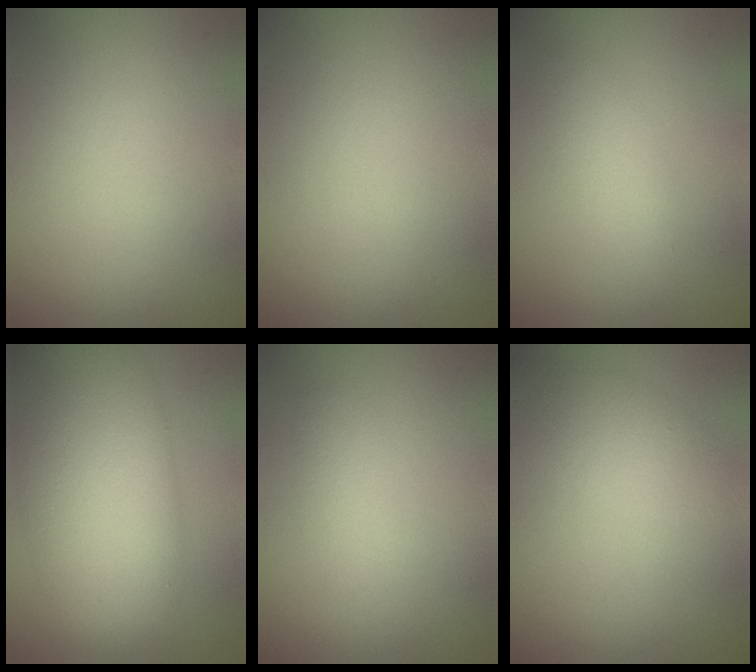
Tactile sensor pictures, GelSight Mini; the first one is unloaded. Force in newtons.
{"total": 0.0}
{"total": 2.0, "press": 1.9, "slide": 0.1}
{"total": 10.4, "press": 10.4, "slide": 0.2}
{"total": 1.7, "press": 1.7, "slide": 0.2}
{"total": 2.9, "press": 2.9, "slide": 0.2}